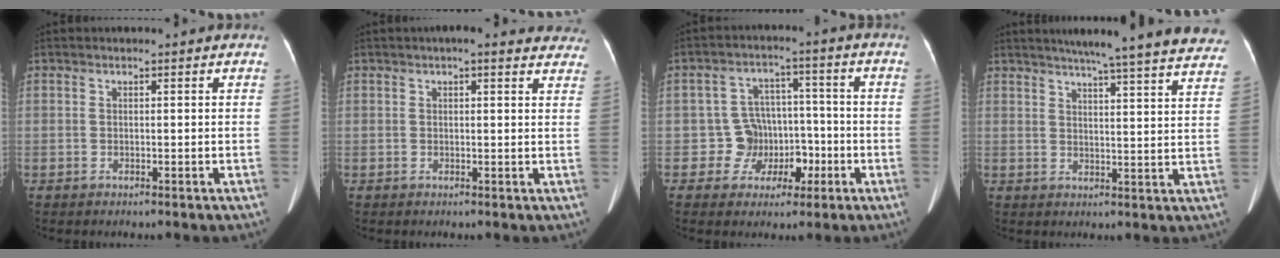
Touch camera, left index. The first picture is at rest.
{"total": 9.6, "force": [8.2, 2.5, 4.4], "torque": [-0.031, 0.010, 0.073]}
{"total": 6.5, "force": [-2.0, 6.2, 0.8], "torque": [0.006, 0.026, -0.024]}
{"total": 24.7, "force": [22.1, 1.2, 10.9], "torque": [-0.156, -0.041, 0.257]}